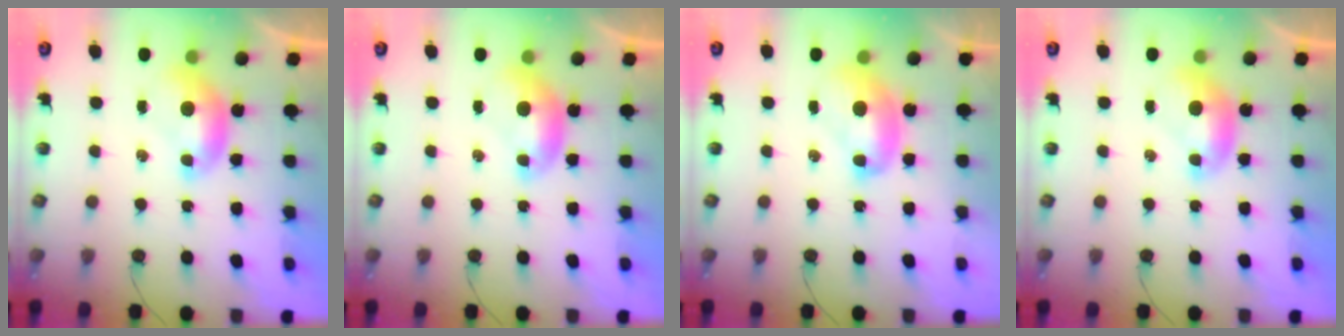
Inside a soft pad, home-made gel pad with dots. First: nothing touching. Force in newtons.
{"total": 0.0}
{"total": 2.4, "press": 2.4, "slide": 0.3}
{"total": 0.0}